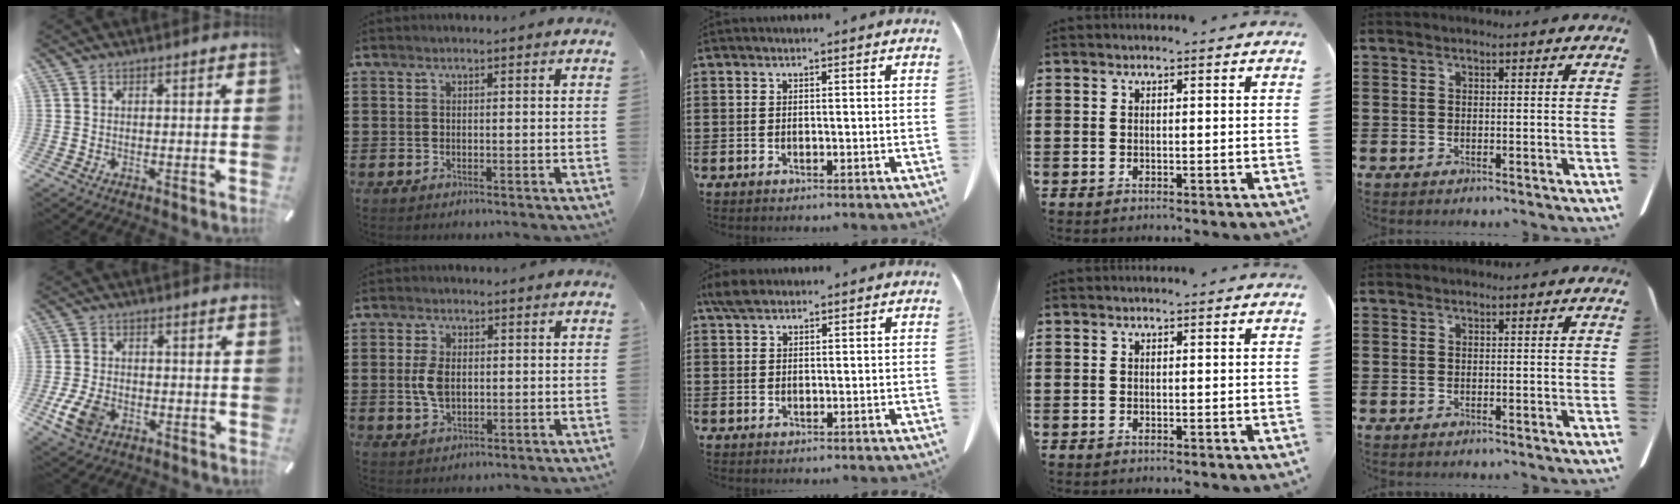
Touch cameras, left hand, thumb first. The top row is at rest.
{"thumb": {"total": 7.3, "force": [-2.9, 4.8, 4.6], "torque": [-0.110, 0.005, -0.054]}, "index": {"total": 4.7, "force": [0.4, 2.7, 3.8], "torque": [-0.100, 0.000, 0.000]}, "middle": {"total": 2.8, "force": [2.1, 1.3, 1.3], "torque": [-0.034, 0.006, 0.040]}}